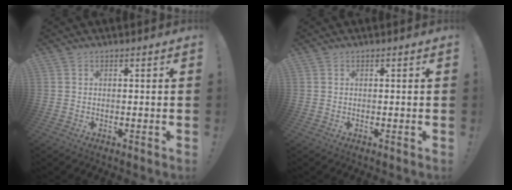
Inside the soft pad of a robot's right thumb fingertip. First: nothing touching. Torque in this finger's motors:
{"motor_torque": [0.00, 0.00, -0.05, 0.04, 0.05]}